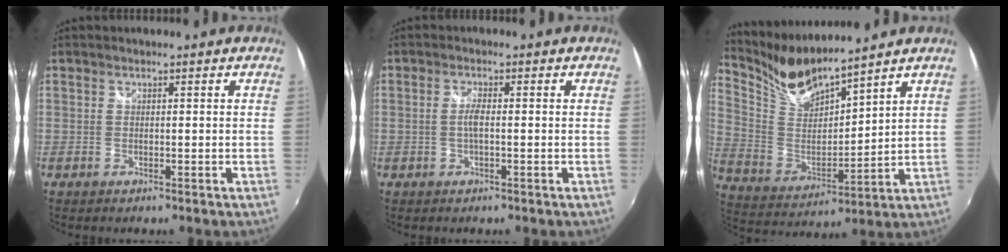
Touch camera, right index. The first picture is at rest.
{"total": 2.1, "force": [-0.3, 0.2, 2.1], "torque": [-0.042, 0.001, -0.008]}
{"total": 10.3, "force": [9.6, 1.0, 3.6], "torque": [-0.082, -0.019, 0.198]}